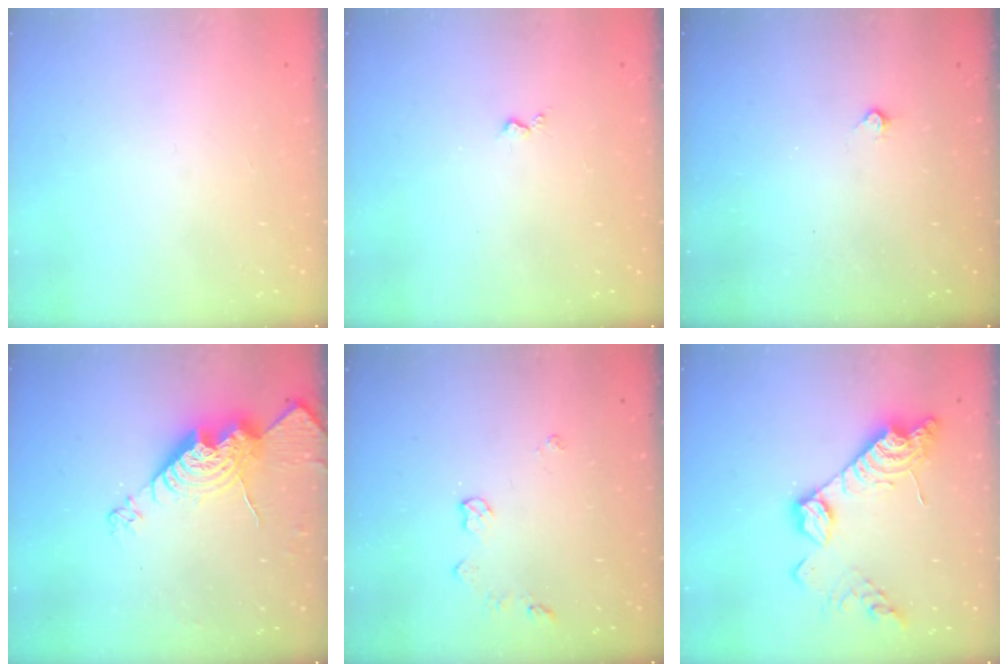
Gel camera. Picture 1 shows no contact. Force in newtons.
{"total": 3.0, "press": 2.9, "slide": 0.5}
{"total": 2.2, "press": 2.2, "slide": 0.4}
{"total": 16.2, "press": 16.1, "slide": 1.7}
{"total": 5.2, "press": 5.1, "slide": 0.8}
{"total": 16.6, "press": 16.6, "slide": 1.2}